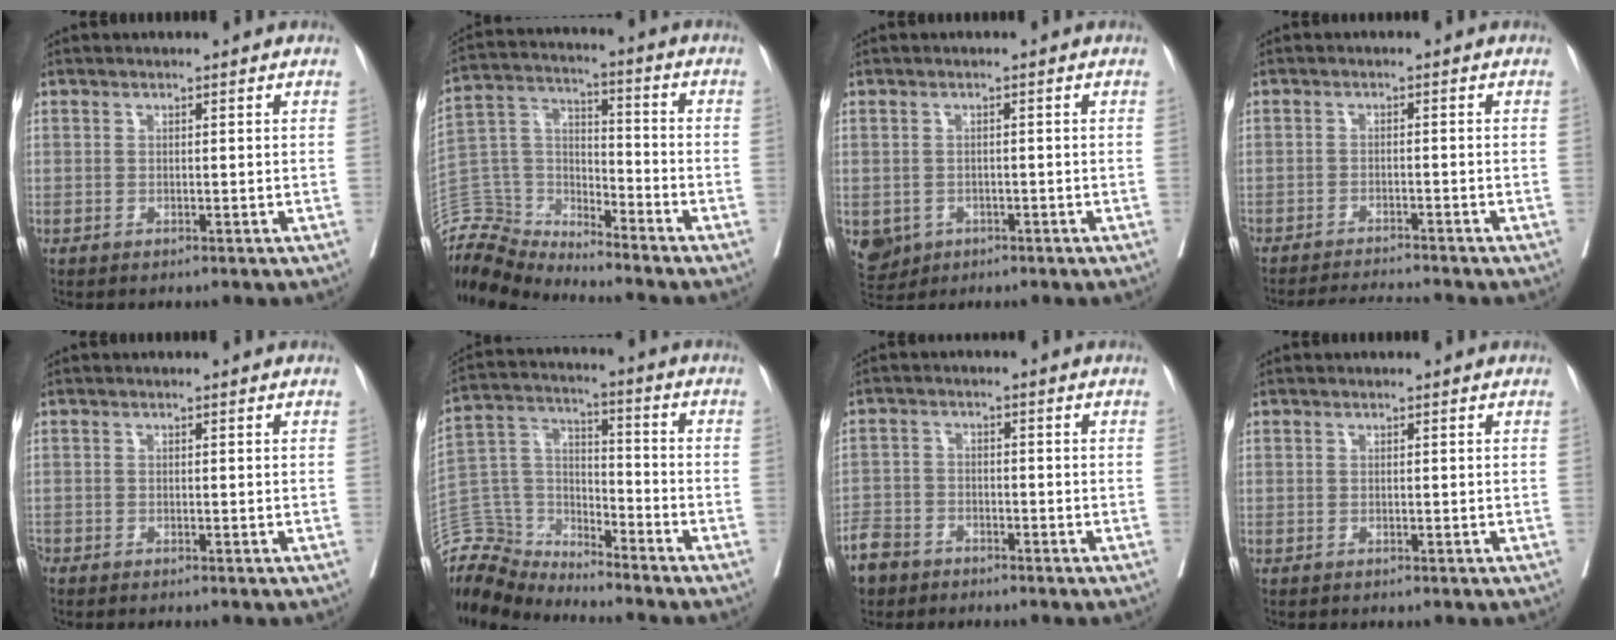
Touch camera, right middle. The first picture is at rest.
{"total": 9.3, "force": [-9.2, 0.9, -1.3], "torque": [0.021, 0.062, -0.181]}
{"total": 4.6, "force": [-2.0, 4.0, 1.1], "torque": [-0.019, 0.001, -0.025]}
{"total": 6.8, "force": [-6.5, -0.9, 1.6], "torque": [-0.017, -0.012, -0.106]}
{"total": 1.9, "force": [-1.8, -0.1, 0.6], "torque": [-0.009, -0.002, -0.032]}
{"total": 9.8, "force": [-9.5, 1.6, -1.3], "torque": [0.024, 0.060, -0.189]}
{"total": 5.5, "force": [-4.5, 3.1, 0.8], "torque": [-0.023, -0.003, -0.087]}
{"total": 0.0}